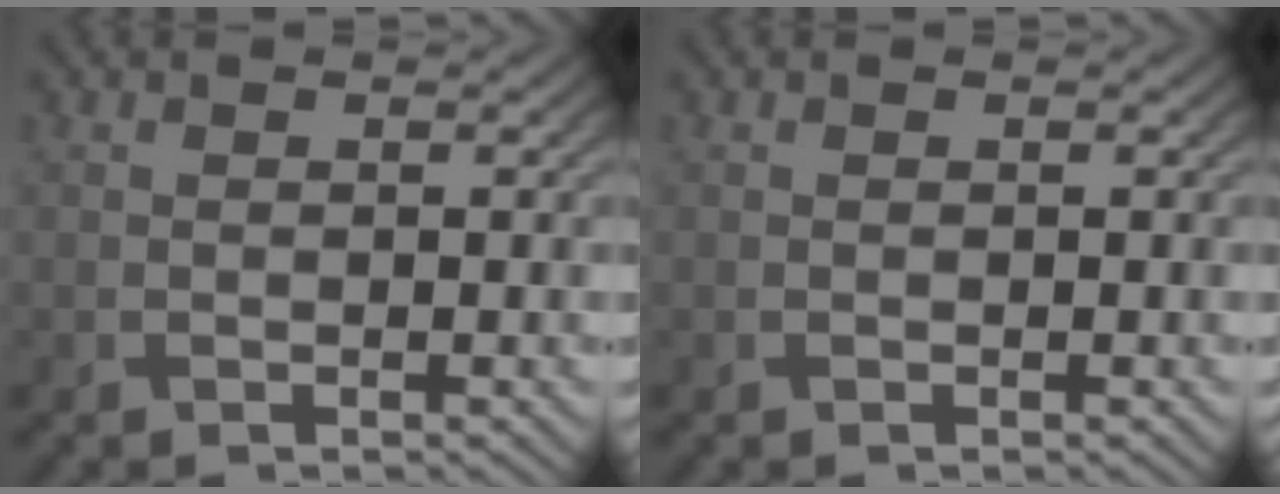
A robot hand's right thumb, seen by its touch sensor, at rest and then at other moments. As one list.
[{"total": 0.0}]